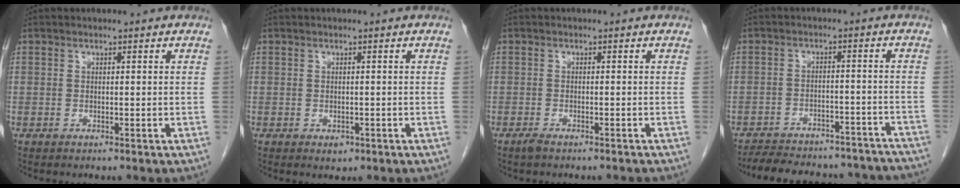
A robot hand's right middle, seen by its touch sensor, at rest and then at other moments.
{"total": 1.2, "force": [-0.5, 0.9, 0.7], "torque": [-0.009, 0.001, -0.002]}
{"total": 2.8, "force": [-2.4, 0.5, 1.3], "torque": [-0.020, -0.004, -0.033]}
{"total": 21.0, "force": [-19.1, 5.8, 6.5], "torque": [-0.106, 0.007, -0.238]}